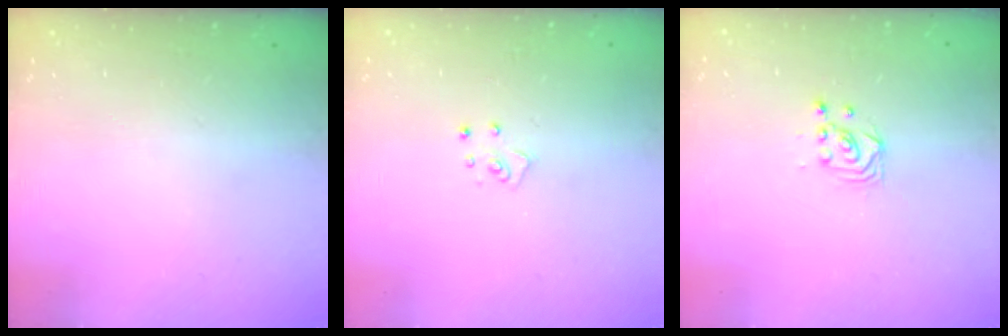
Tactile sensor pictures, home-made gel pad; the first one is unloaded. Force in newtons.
{"total": 4.0, "press": 4.0, "slide": 0.3}
{"total": 3.3, "press": 3.3, "slide": 0.4}